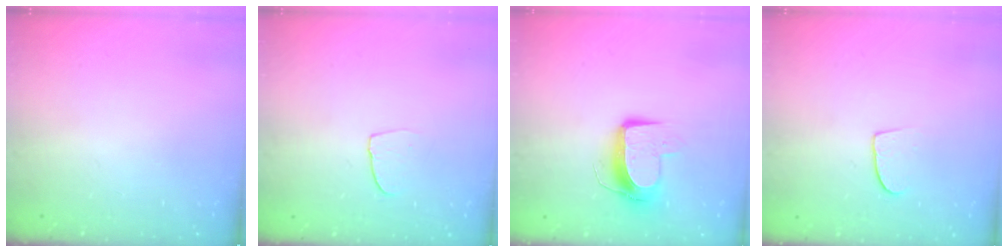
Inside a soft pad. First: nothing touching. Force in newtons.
{"total": 5.0, "press": 4.9, "slide": 0.5}
{"total": 10.2, "press": 10.2, "slide": 0.4}
{"total": 6.8, "press": 6.7, "slide": 0.5}